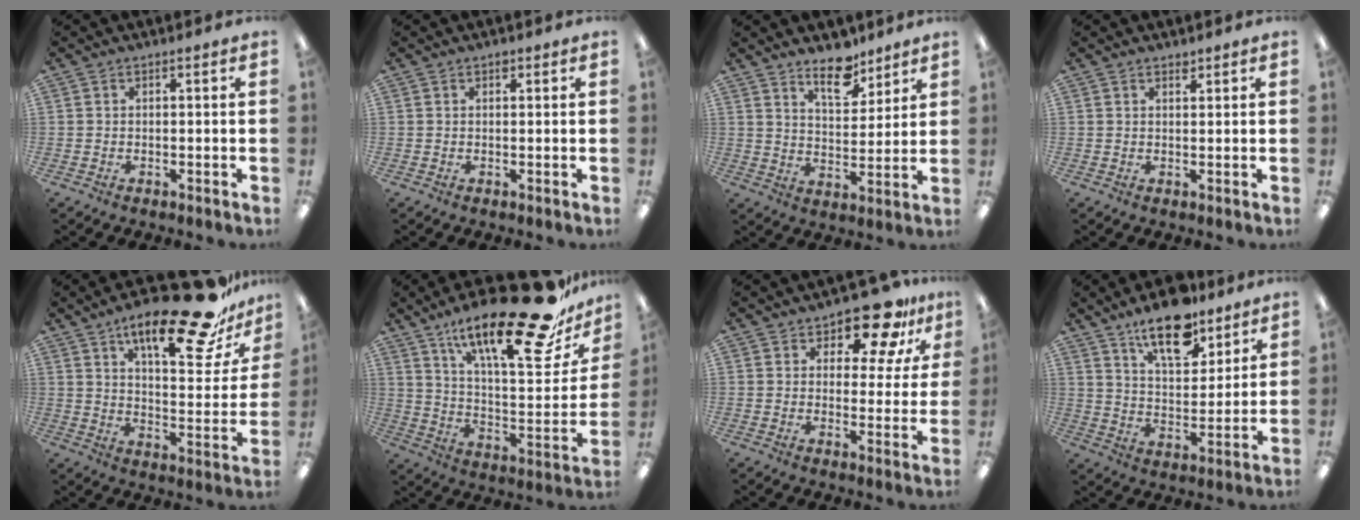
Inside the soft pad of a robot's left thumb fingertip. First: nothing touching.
{"total": 1.0, "force": [0.7, 0.5, 0.5], "torque": [-0.003, -0.002, 0.012]}
{"total": 10.4, "force": [8.0, 4.4, 4.9], "torque": [-0.053, -0.054, 0.137]}
{"total": 1.4, "force": [1.2, 0.4, 0.3], "torque": [0.001, -0.004, 0.022]}
{"total": 23.0, "force": [15.7, 6.5, 15.5], "torque": [-0.229, -0.098, 0.250]}
{"total": 26.8, "force": [18.5, 6.9, 18.1], "torque": [-0.271, -0.122, 0.299]}
{"total": 12.3, "force": [9.3, 5.4, 6.0], "torque": [-0.088, -0.057, 0.166]}
{"total": 15.5, "force": [11.6, 6.5, 7.9], "torque": [-0.124, -0.063, 0.202]}